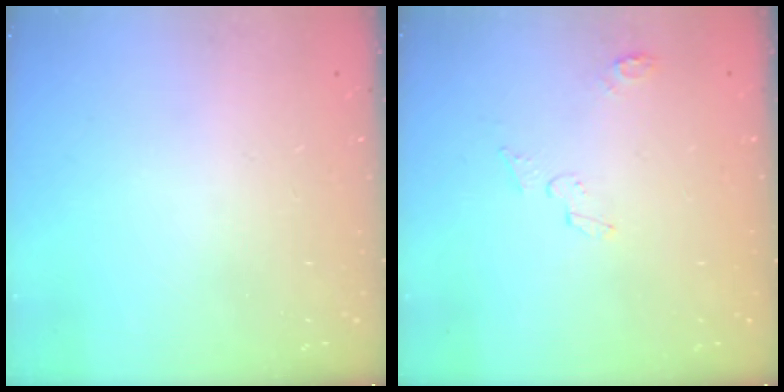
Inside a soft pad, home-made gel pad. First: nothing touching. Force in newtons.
{"total": 4.2, "press": 4.2, "slide": 0.3}